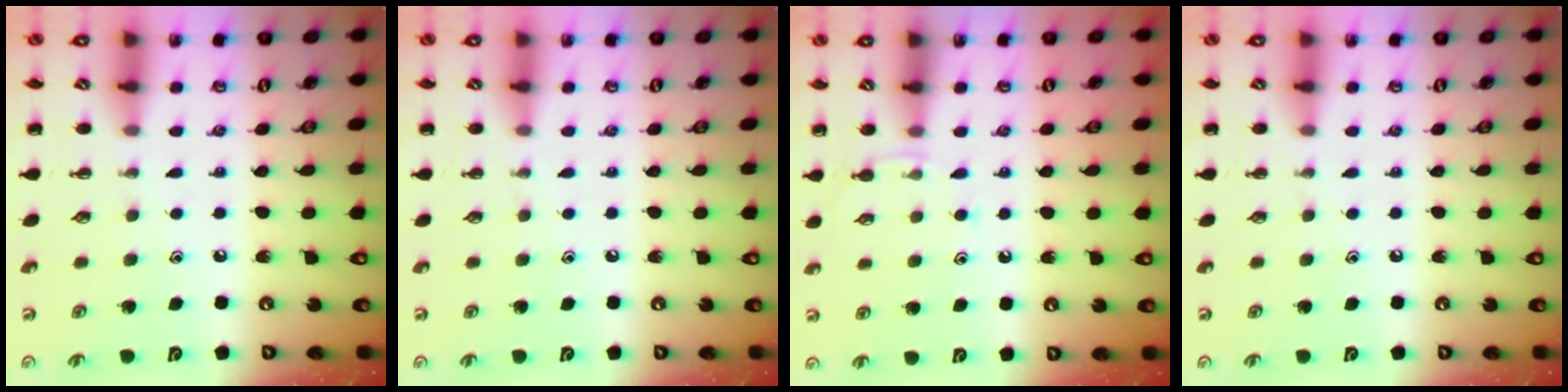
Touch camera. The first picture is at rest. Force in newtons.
{"total": 0.0}
{"total": 4.6, "press": 4.3, "slide": 1.6}
{"total": 0.0}